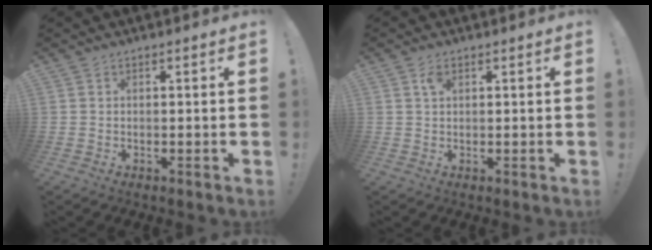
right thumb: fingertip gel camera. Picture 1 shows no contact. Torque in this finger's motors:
{"motor_torque": [-0.21, 0.55, 0.24, 0.06, 0.00]}